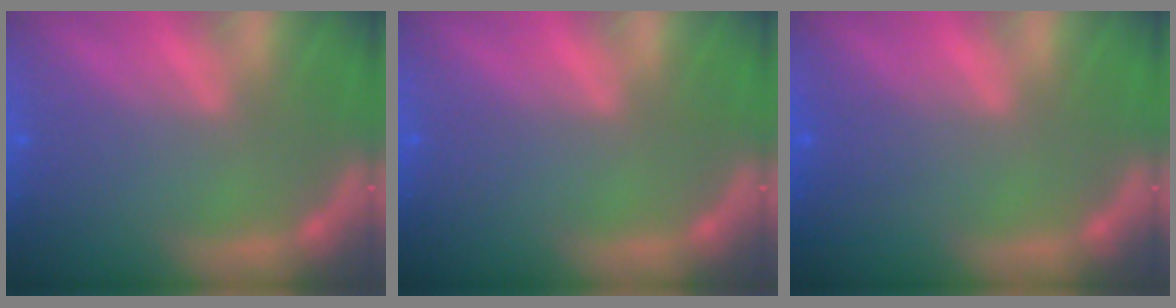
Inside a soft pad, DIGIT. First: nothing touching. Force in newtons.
{"total": 0.0}
{"total": 1.5}